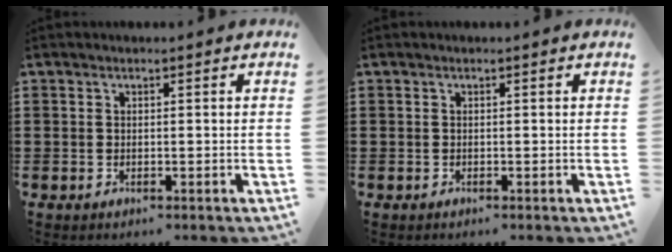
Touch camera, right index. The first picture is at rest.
{"total": 0.0}